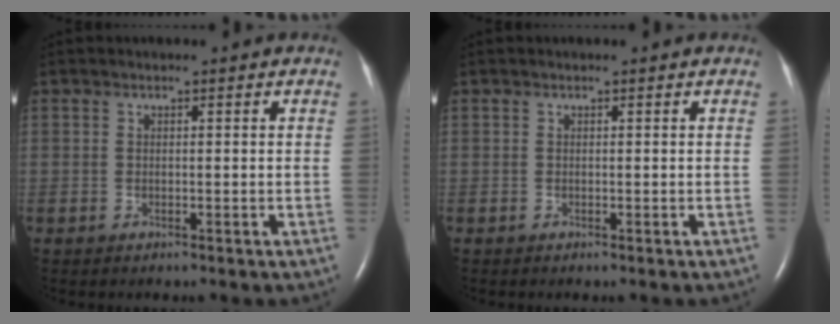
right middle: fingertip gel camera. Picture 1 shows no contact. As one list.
[{"total": 0.0}]